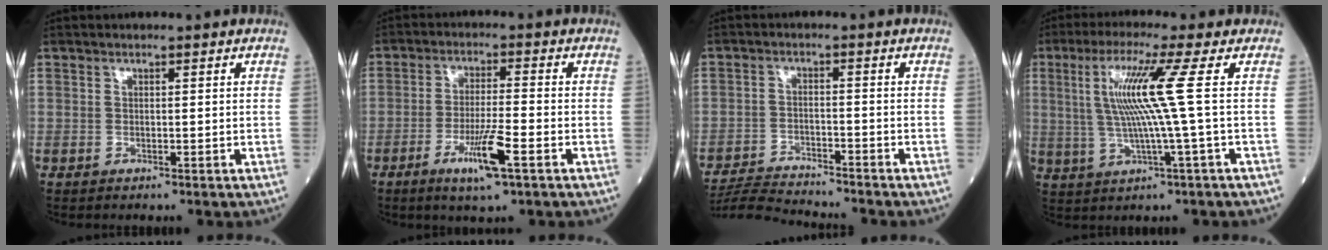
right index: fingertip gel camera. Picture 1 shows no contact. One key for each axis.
{"total": 7.6, "fx": -3.6, "fy": 0.2, "fz": 6.7, "tx": -0.127, "ty": -0.014, "tz": -0.064}
{"total": 8.3, "fx": -8.2, "fy": -0.4, "fz": 1.4, "tx": -0.027, "ty": -0.011, "tz": -0.142}
{"total": 9.4, "fx": 1.6, "fy": -2.0, "fz": 9.0, "tx": -0.179, "ty": 0.008, "tz": 0.035}